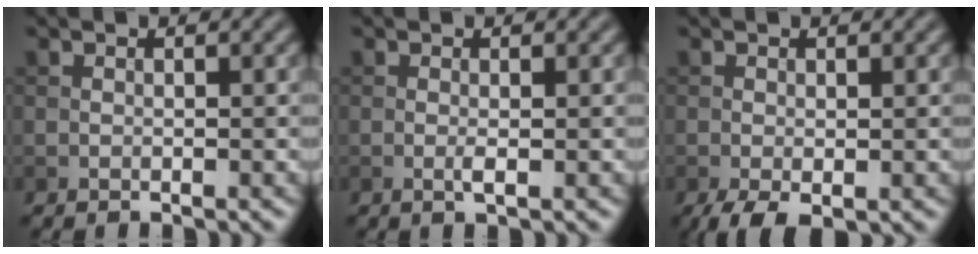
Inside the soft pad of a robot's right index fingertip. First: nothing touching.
{"total": 0.9, "force": [-0.1, 0.1, 0.9], "torque": [-0.019, -0.003, -0.004]}
{"total": 2.6, "force": [-1.2, 1.0, 2.1], "torque": [-0.042, -0.010, -0.021]}